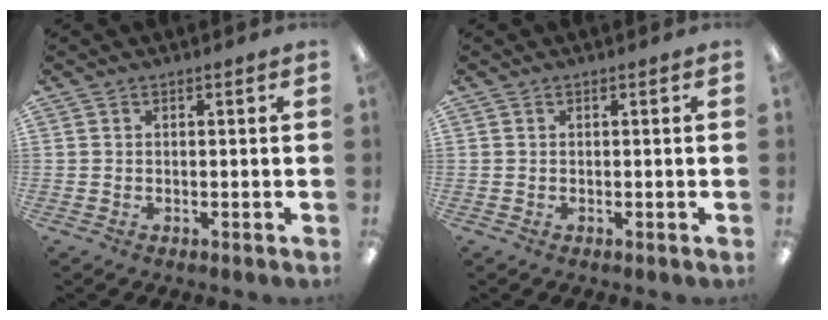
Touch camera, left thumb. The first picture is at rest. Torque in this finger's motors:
{"motor_torque": [-0.41, 0.40, -0.01, -0.01, 0.00]}